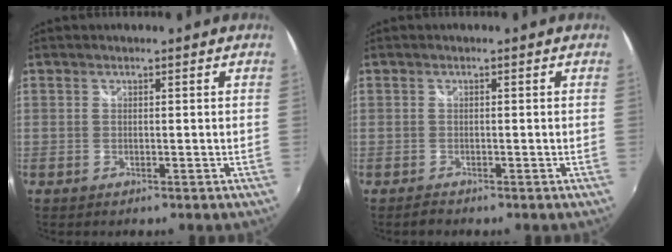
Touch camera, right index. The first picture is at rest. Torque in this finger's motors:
{"motor_torque": [-0.75, -0.43, -0.73, -0.08]}